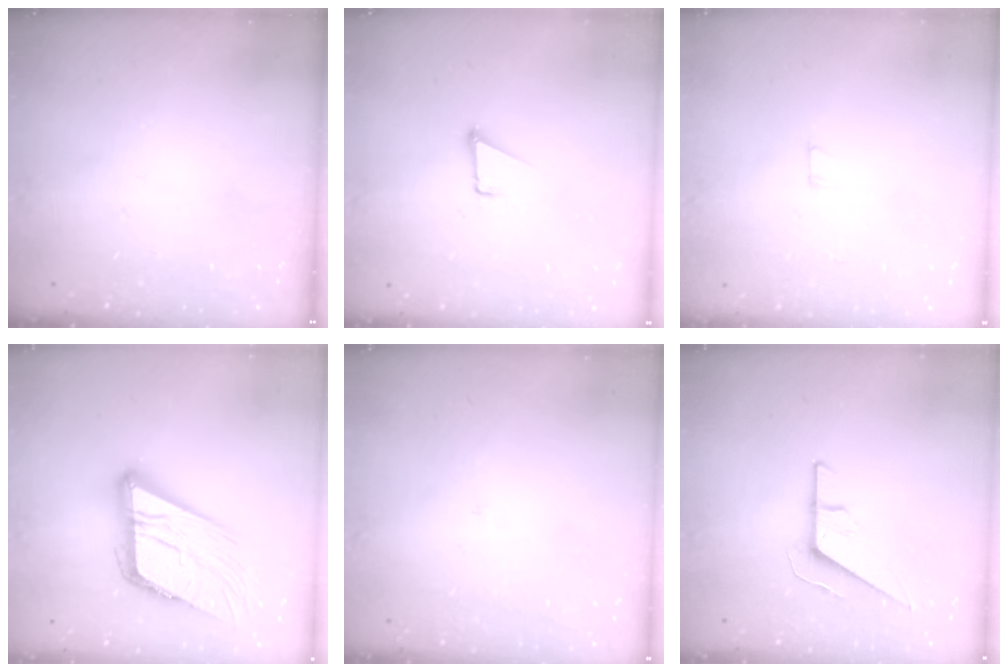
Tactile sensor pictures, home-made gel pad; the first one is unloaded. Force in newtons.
{"total": 1.7, "press": 1.7, "slide": 0.1}
{"total": 2.5, "press": 2.5, "slide": 0.2}
{"total": 19.1, "press": 18.9, "slide": 2.6}
{"total": 2.1, "press": 2.1, "slide": 0.1}
{"total": 9.2, "press": 9.1, "slide": 0.9}